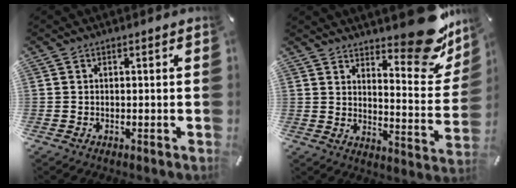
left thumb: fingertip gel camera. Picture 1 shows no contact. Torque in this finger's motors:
{"motor_torque": [1.01, -0.70, 0.43, -0.15, 0.08]}